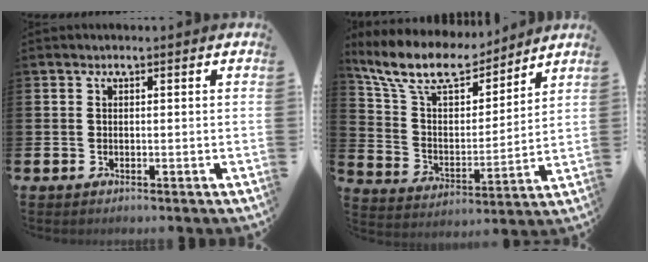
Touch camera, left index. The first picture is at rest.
{"total": 11.0, "force": [9.6, 3.8, 3.8], "torque": [-0.119, -0.059, 0.170]}